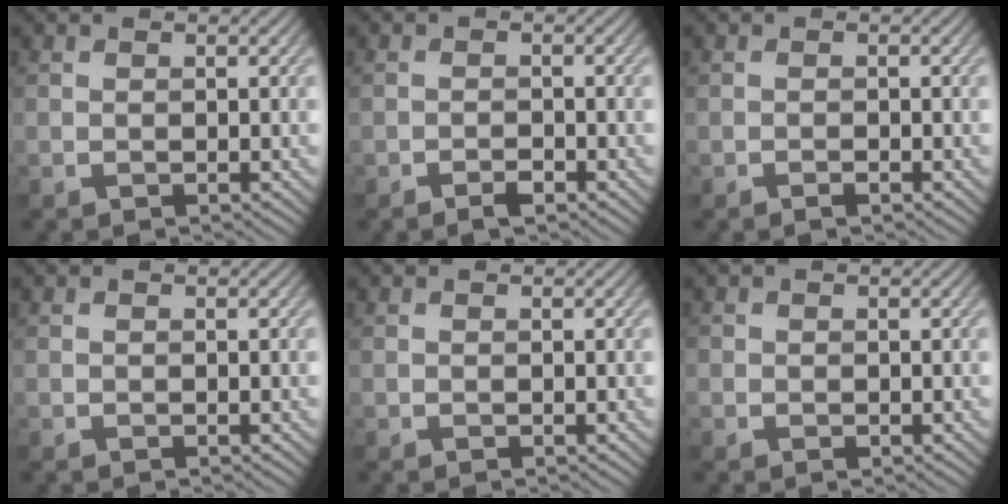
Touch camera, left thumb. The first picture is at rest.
{"total": 1.5, "force": [-1.1, 0.4, 0.9], "torque": [-0.015, 0.001, -0.020]}
{"total": 0.8, "force": [-0.6, 0.2, 0.5], "torque": [-0.010, 0.000, -0.009]}
{"total": 0.0}
{"total": 0.0}
{"total": 0.8, "force": [-0.2, 0.7, 0.2], "torque": [-0.002, -0.005, -0.005]}